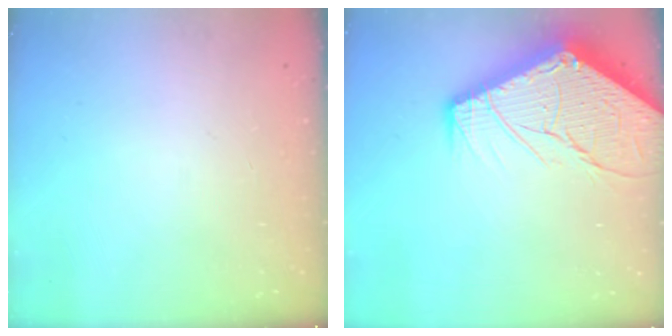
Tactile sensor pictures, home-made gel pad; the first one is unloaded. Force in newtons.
{"total": 23.4, "press": 23.3, "slide": 2.9}